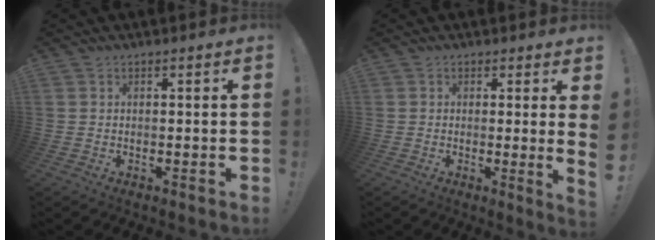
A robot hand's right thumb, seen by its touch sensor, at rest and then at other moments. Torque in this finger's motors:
{"motor_torque": [0.89, 2.09, 0.81, 0.79, 0.09]}